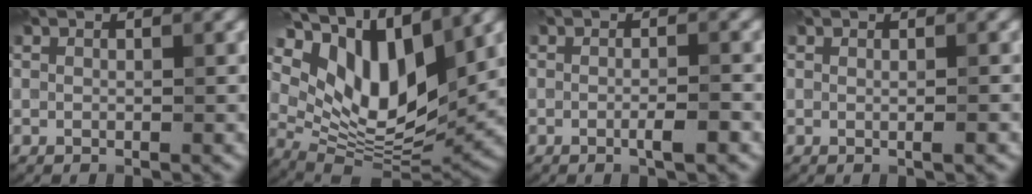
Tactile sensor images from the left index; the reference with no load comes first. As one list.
[{"total": 12.6, "force": [6.3, 6.0, 9.1], "torque": [-0.166, 0.002, 0.118]}, {"total": 1.9, "force": [-0.7, 0.3, 1.8], "torque": [-0.034, -0.003, -0.016]}, {"total": 1.1, "force": [0.0, 0.4, 1.0], "torque": [-0.013, 0.001, -0.006]}]